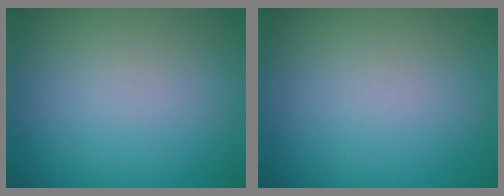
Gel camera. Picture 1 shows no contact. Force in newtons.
{"total": 0.0}